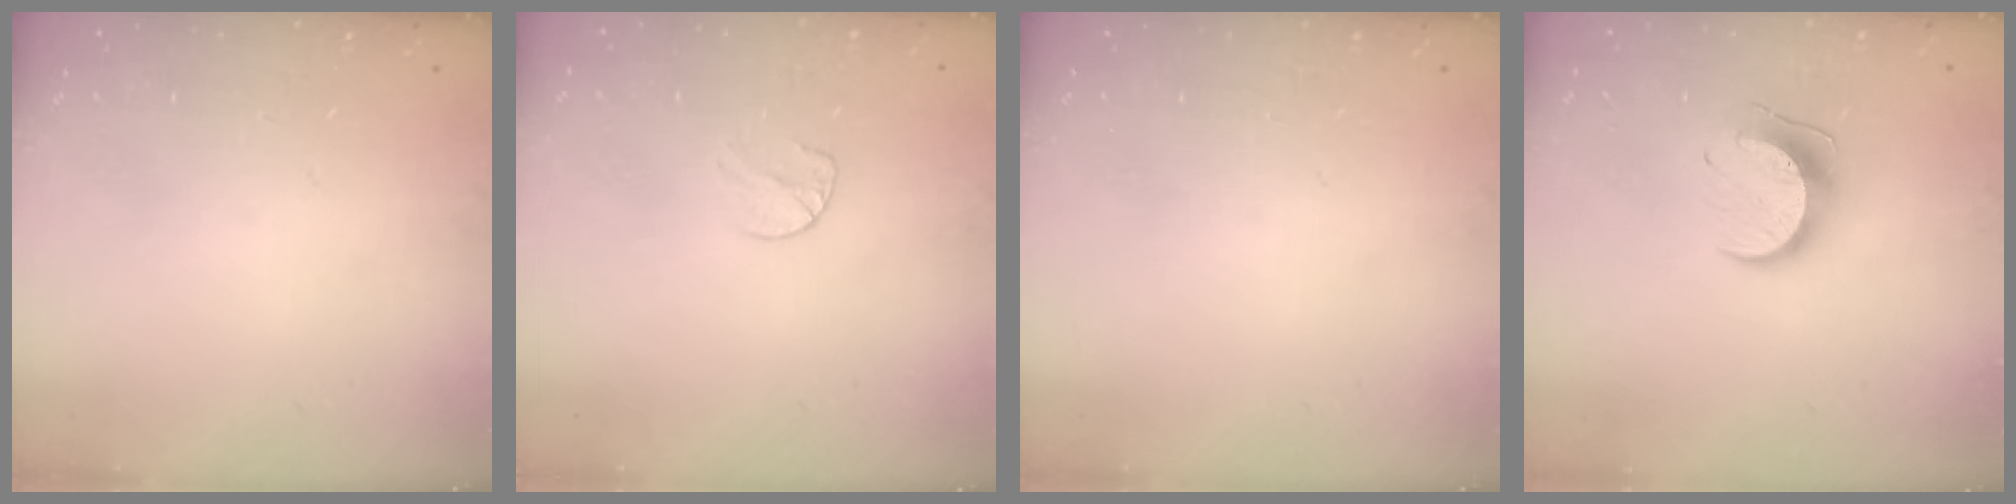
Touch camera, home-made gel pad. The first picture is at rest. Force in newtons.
{"total": 5.7, "press": 5.6, "slide": 0.6}
{"total": 0.0}
{"total": 9.7, "press": 9.7, "slide": 0.5}